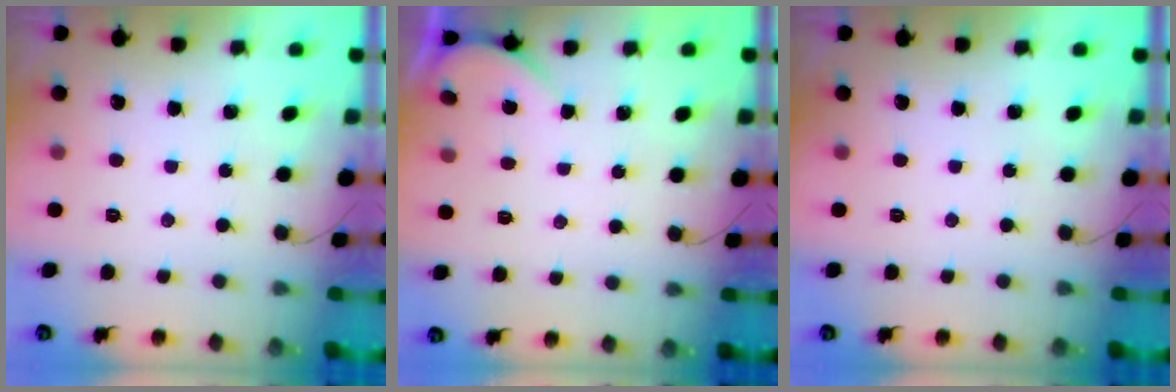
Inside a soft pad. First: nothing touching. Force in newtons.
{"total": 1.6, "press": 1.6, "slide": 0.1}
{"total": 0.0}